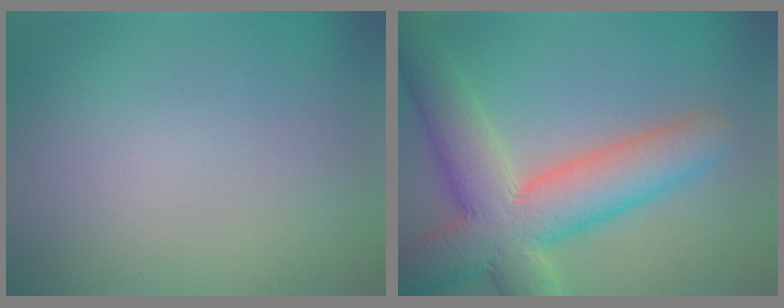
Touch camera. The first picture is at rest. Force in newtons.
{"total": 10.2, "press": 10.2, "slide": 0.8}